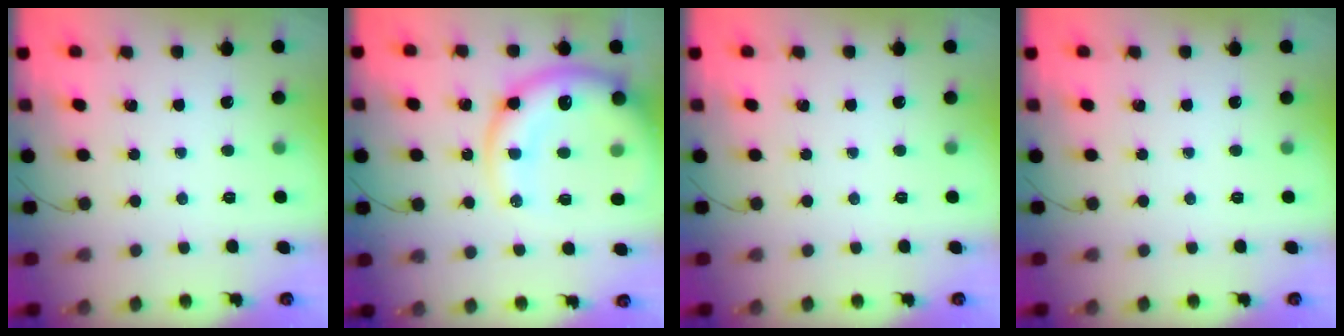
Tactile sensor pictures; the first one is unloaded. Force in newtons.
{"total": 17.5, "press": 16.9, "slide": 4.5}
{"total": 0.0}
{"total": 0.0}